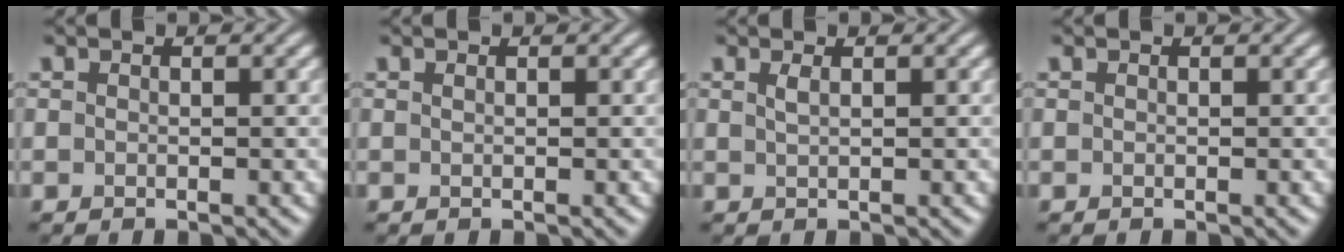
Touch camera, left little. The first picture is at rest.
{"total": 0.0}
{"total": 0.9, "force": [0.4, 0.3, 0.7], "torque": [-0.012, 0.003, 0.007]}
{"total": 0.0}